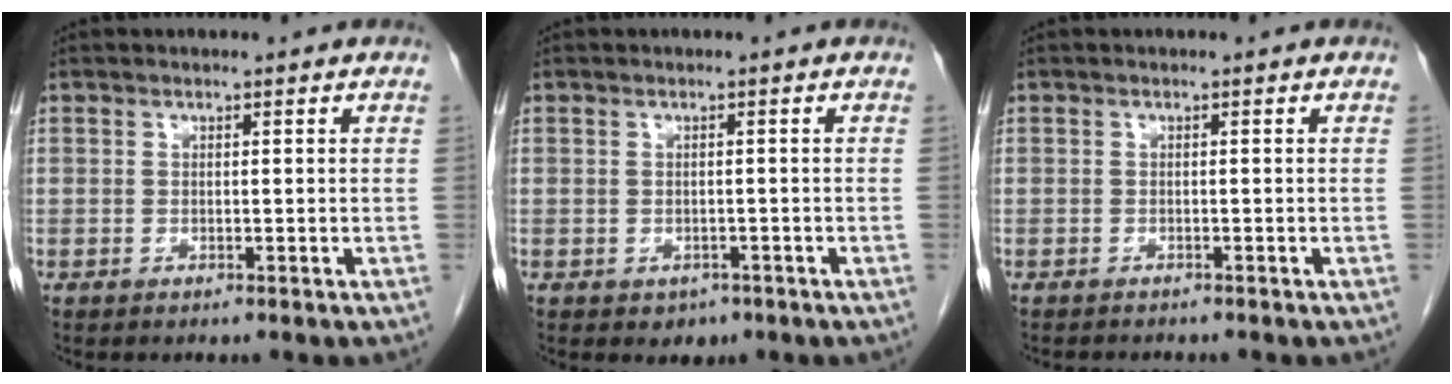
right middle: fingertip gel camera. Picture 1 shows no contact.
{"total": 1.9, "force": [-1.0, 1.5, 0.7], "torque": [-0.007, 0.003, -0.005]}
{"total": 1.8, "force": [-1.7, 0.3, 0.4], "torque": [-0.010, -0.004, -0.022]}